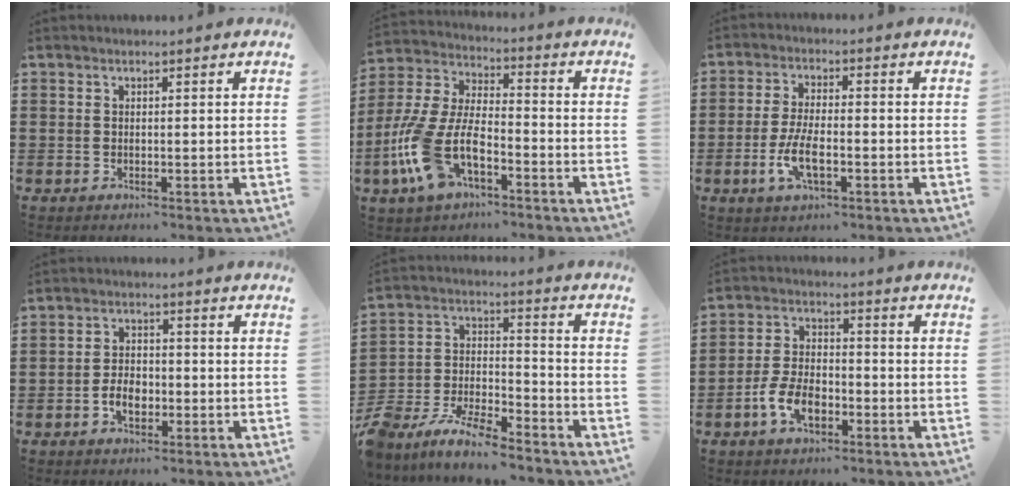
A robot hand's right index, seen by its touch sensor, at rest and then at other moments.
{"total": 10.8, "force": [-4.9, 4.7, 8.4], "torque": [-0.226, -0.015, -0.103]}
{"total": 6.1, "force": [-2.0, 2.2, 5.3], "torque": [-0.116, -0.005, -0.041]}
{"total": 4.0, "force": [-1.4, 2.5, 2.7], "torque": [-0.051, -0.001, -0.030]}
{"total": 7.5, "force": [-7.0, 1.5, 2.2], "torque": [-0.061, 0.001, -0.142]}
{"total": 6.8, "force": [-3.1, 3.6, 4.9], "torque": [-0.116, 0.001, -0.064]}